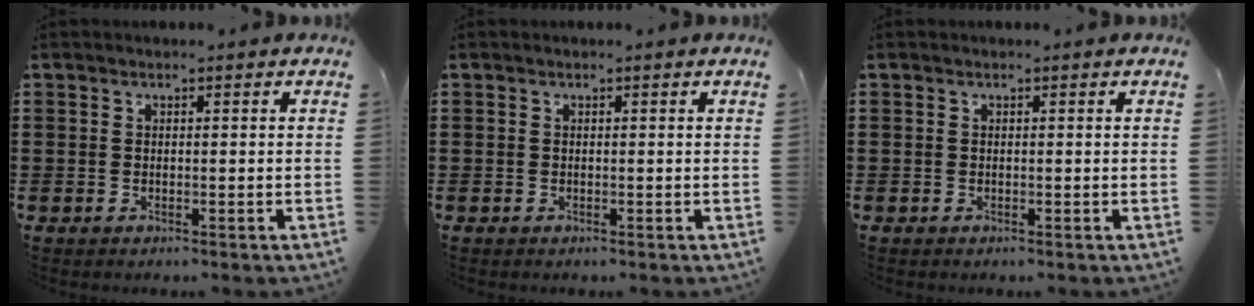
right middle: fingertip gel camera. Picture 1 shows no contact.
{"total": 0.0}
{"total": 0.0}